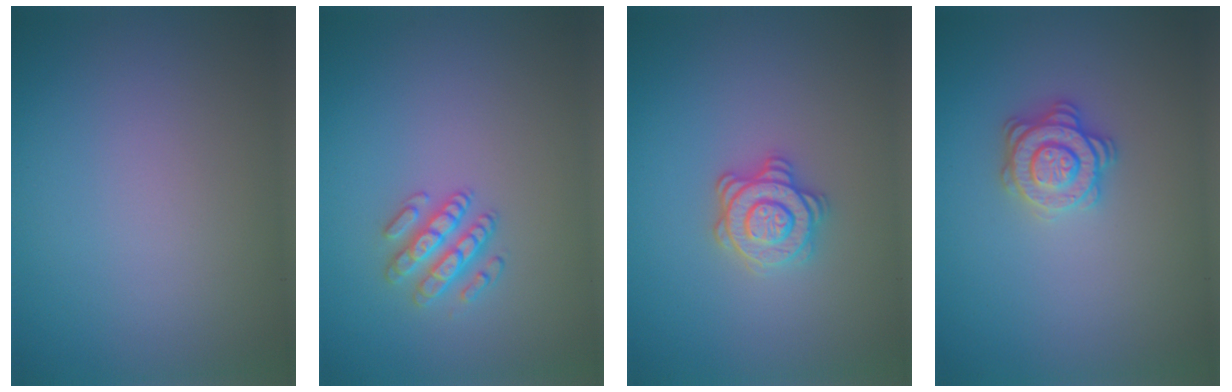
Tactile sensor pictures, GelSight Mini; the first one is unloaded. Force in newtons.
{"total": 2.6, "press": 2.6, "slide": 0.5}
{"total": 3.3, "press": 2.9, "slide": 1.5}
{"total": 2.9, "press": 2.8, "slide": 0.9}